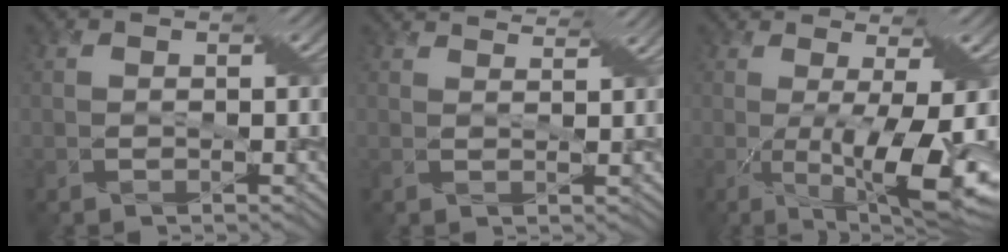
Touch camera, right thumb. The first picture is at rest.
{"total": 3.7, "force": [3.6, 0.1, 1.1], "torque": [-0.032, 0.005, 0.050]}
{"total": 11.0, "force": [-1.5, 2.3, 10.7], "torque": [-0.172, -0.012, -0.010]}